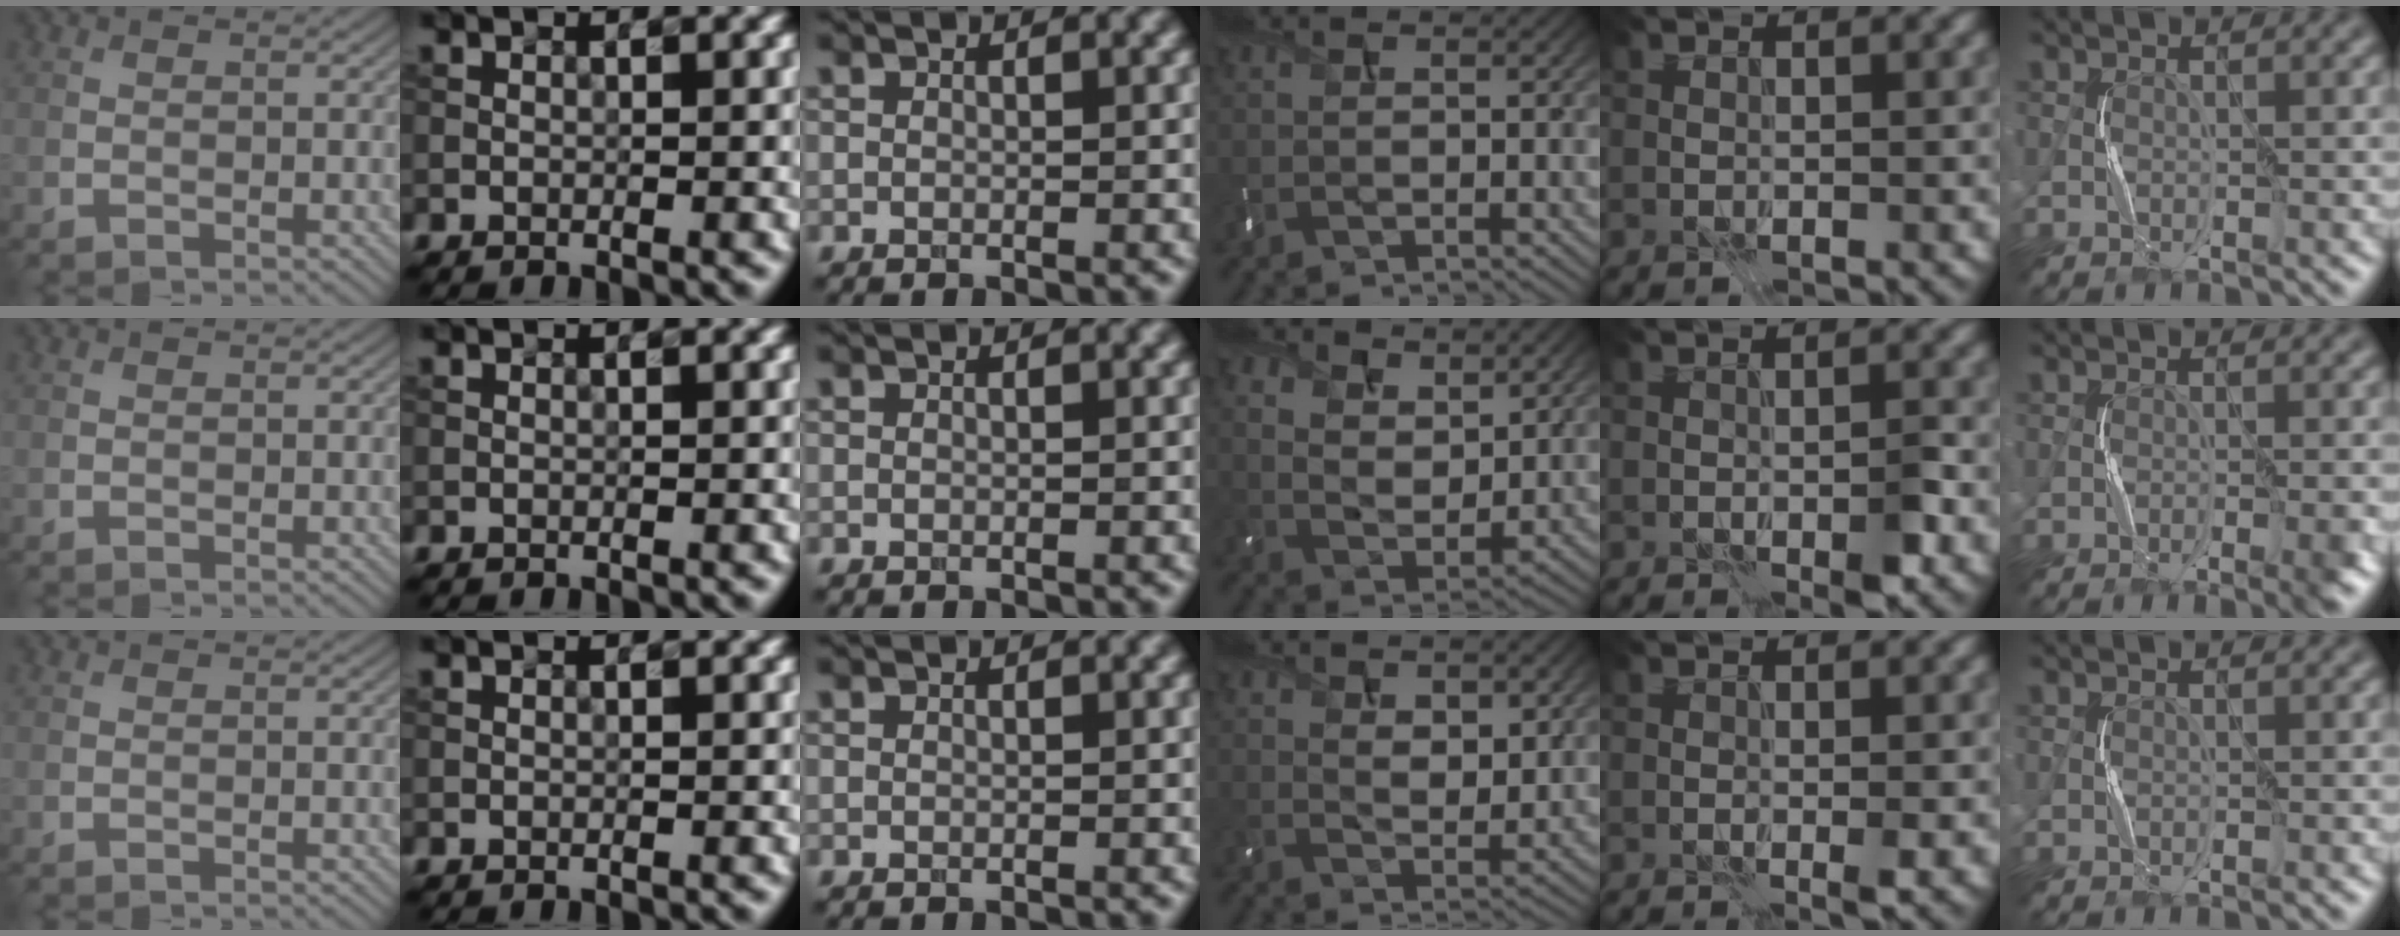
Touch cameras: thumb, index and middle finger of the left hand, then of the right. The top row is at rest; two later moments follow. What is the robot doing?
{"motion": "squeeze", "object": "air blower"}